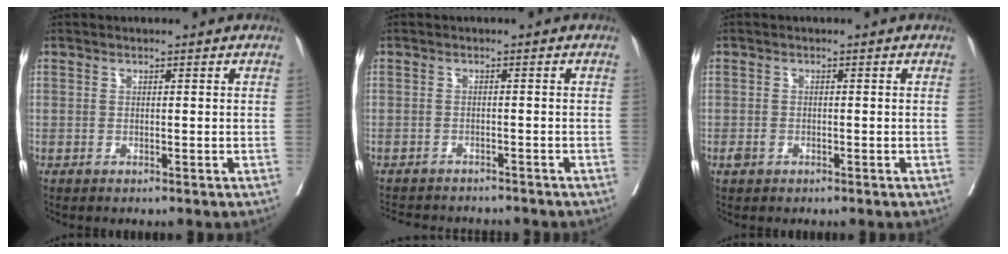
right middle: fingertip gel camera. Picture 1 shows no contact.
{"total": 9.1, "force": [-8.6, 2.0, 2.4], "torque": [-0.037, -0.001, -0.110]}
{"total": 1.2, "force": [-0.6, 0.9, 0.6], "torque": [-0.011, 0.002, -0.008]}